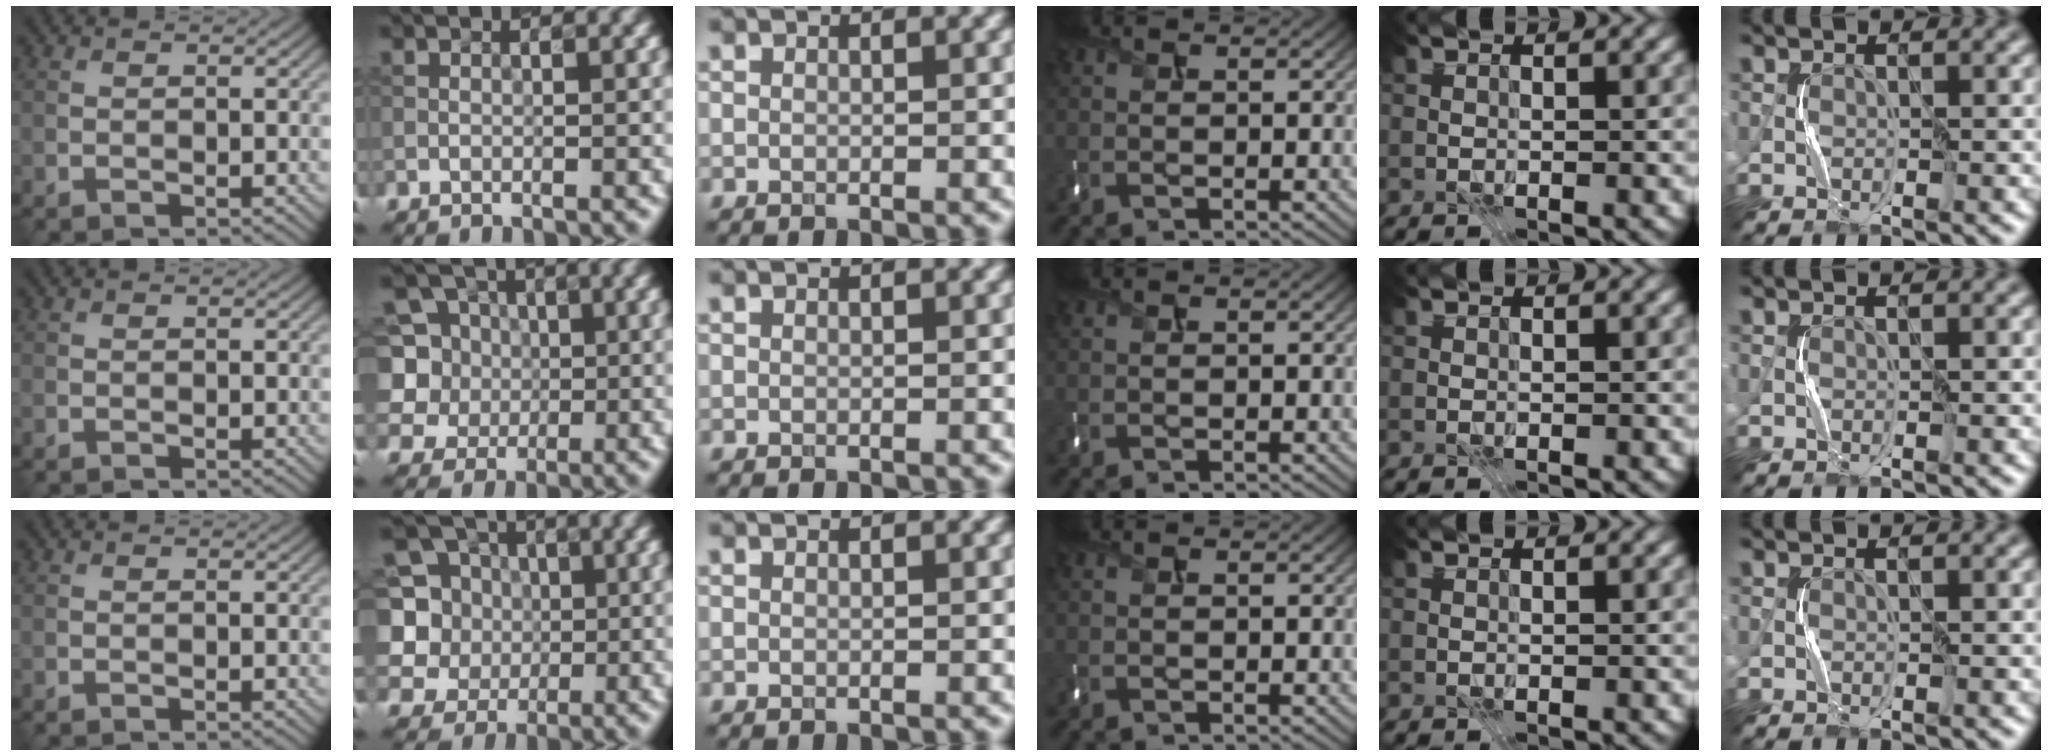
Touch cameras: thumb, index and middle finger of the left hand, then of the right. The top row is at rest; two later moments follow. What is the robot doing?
{"motion": "press", "object": "keyboard"}